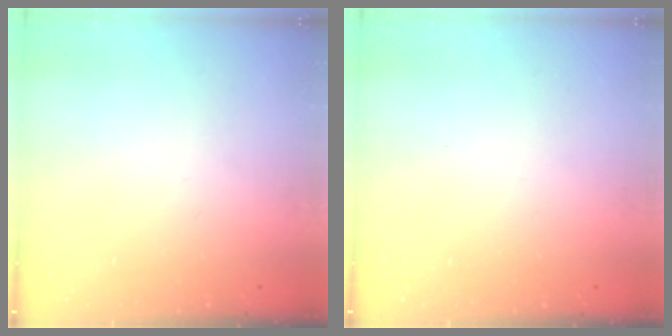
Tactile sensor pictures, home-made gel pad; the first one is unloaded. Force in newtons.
{"total": 0.0}